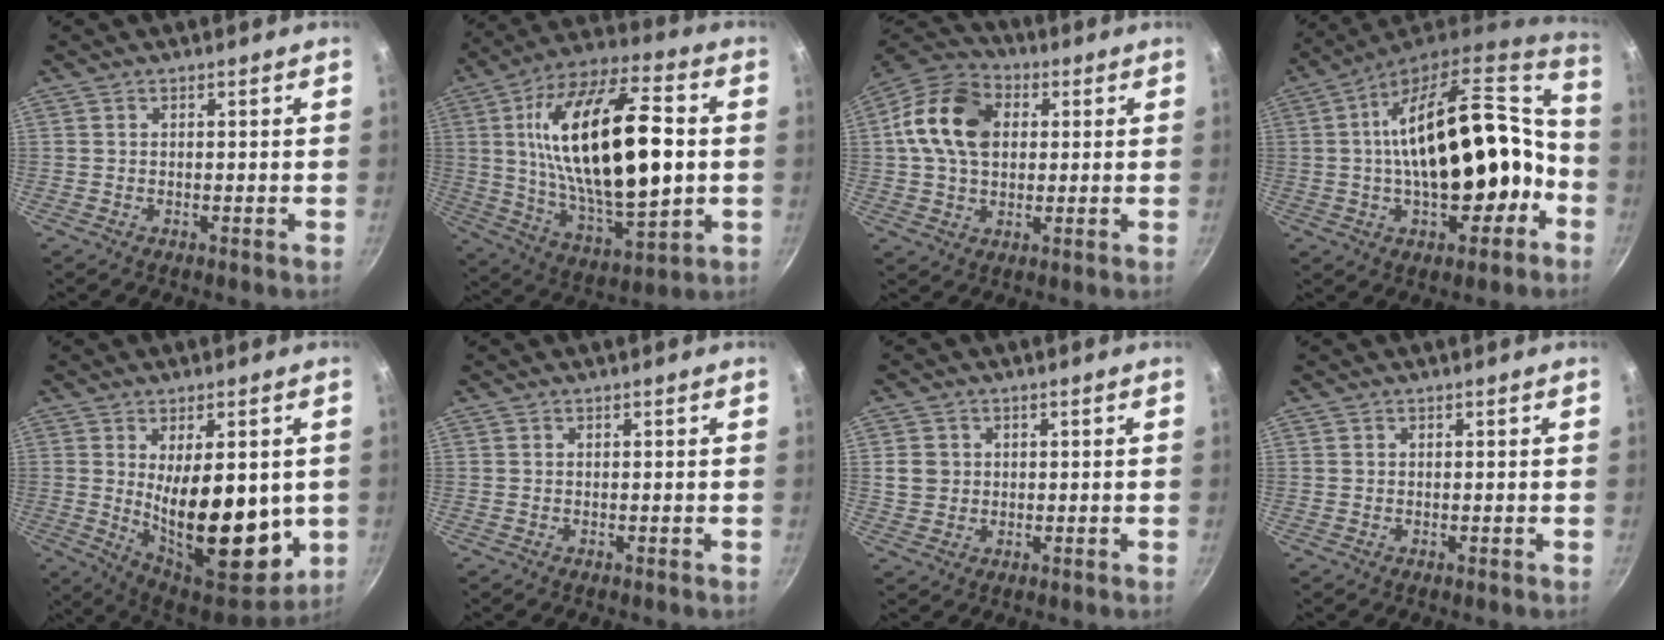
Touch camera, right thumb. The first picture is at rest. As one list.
[{"total": 29.2, "force": [2.7, 12.9, 26.0], "torque": [-0.447, 0.003, 0.050]}, {"total": 15.4, "force": [2.8, 11.0, 10.4], "torque": [-0.169, 0.016, 0.032]}, {"total": 25.5, "force": [-3.1, 13.8, 21.2], "torque": [-0.294, 0.068, -0.029]}, {"total": 21.0, "force": [-0.7, 9.9, 18.5], "torque": [-0.237, -0.037, 0.010]}, {"total": 0.0}, {"total": 4.2, "force": [0.6, 3.8, 1.6], "torque": [-0.016, 0.003, 0.013]}, {"total": 0.0}]